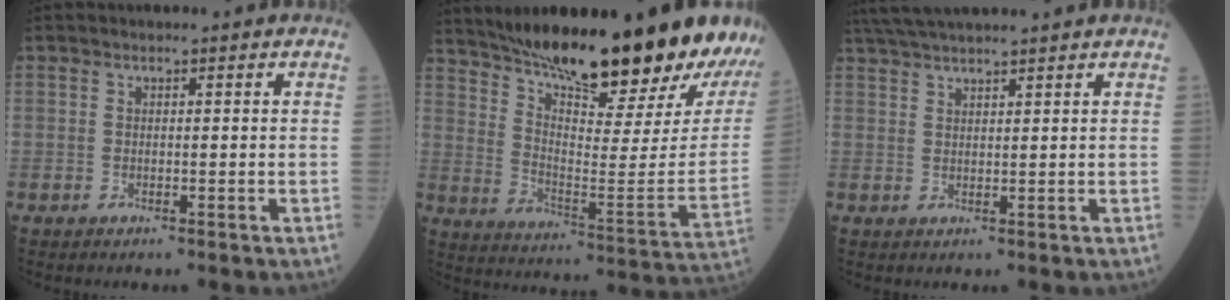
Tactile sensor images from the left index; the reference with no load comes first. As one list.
[{"total": 29.2, "force": [24.6, 2.1, 15.5], "torque": [-0.250, -0.084, 0.344]}, {"total": 7.9, "force": [6.9, -0.5, 3.8], "torque": [-0.066, 0.037, 0.114]}]